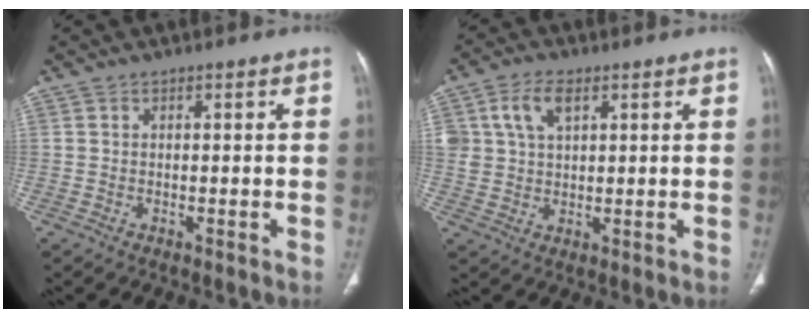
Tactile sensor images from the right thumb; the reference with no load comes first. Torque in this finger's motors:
{"motor_torque": [1.11, 1.10, 0.88, 0.41, 0.06]}